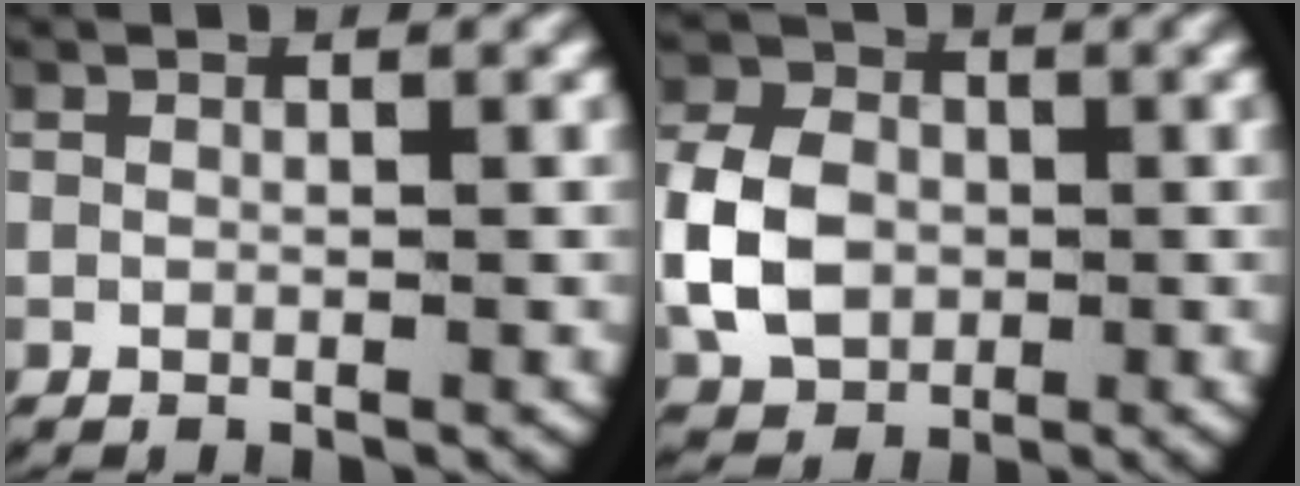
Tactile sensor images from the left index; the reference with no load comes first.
{"total": 6.3, "force": [-0.4, 5.2, 3.6], "torque": [-0.079, -0.011, -0.002]}